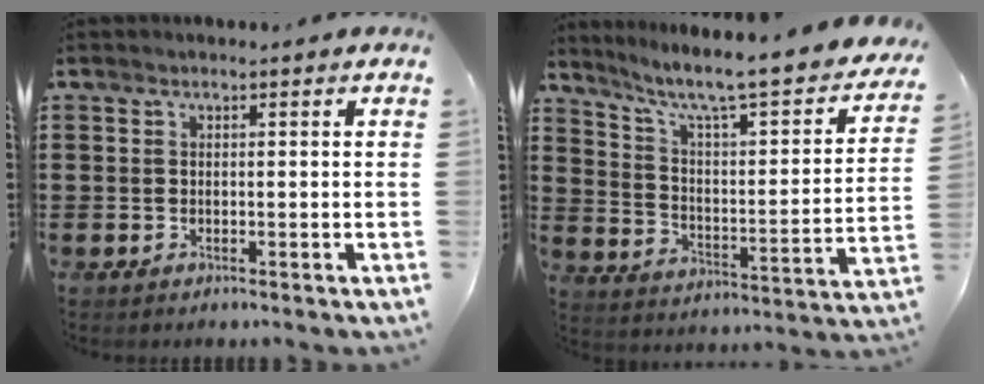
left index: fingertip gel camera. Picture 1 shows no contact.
{"total": 6.9, "force": [5.2, 0.4, 4.5], "torque": [-0.102, -0.049, 0.076]}